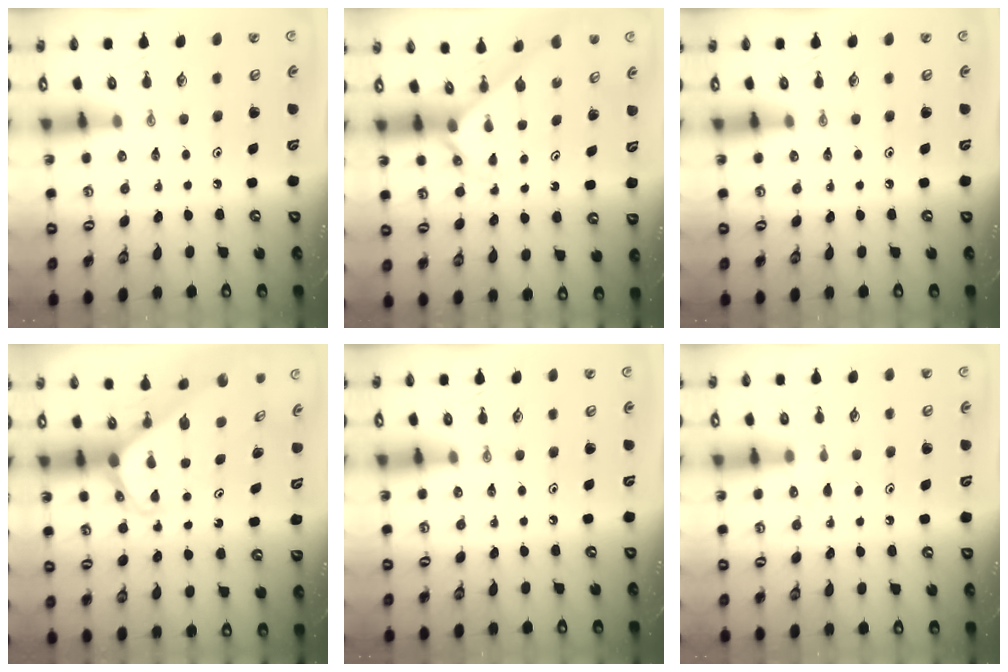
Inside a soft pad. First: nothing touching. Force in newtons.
{"total": 2.1, "press": 2.1, "slide": 0.2}
{"total": 0.0}
{"total": 2.5, "press": 2.5, "slide": 0.1}
{"total": 0.0}
{"total": 5.2, "press": 5.1, "slide": 0.6}